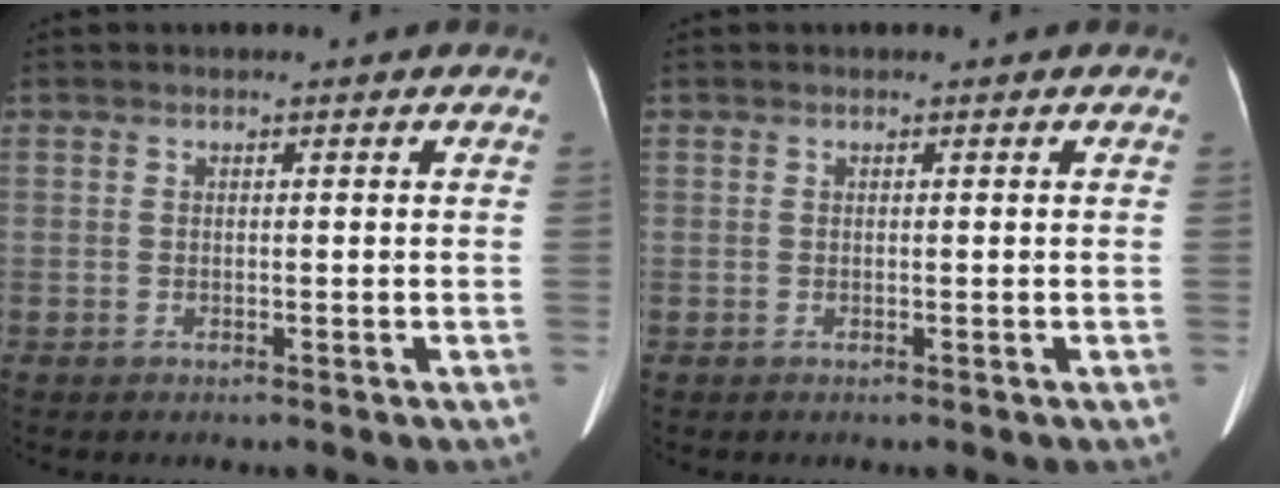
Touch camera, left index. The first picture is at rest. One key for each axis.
{"total": 0.0}